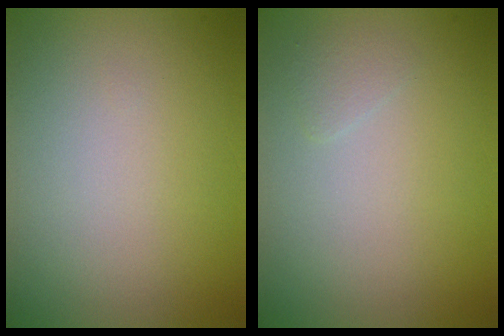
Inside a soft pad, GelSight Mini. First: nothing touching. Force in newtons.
{"total": 0.7, "press": 0.7, "slide": 0.1}